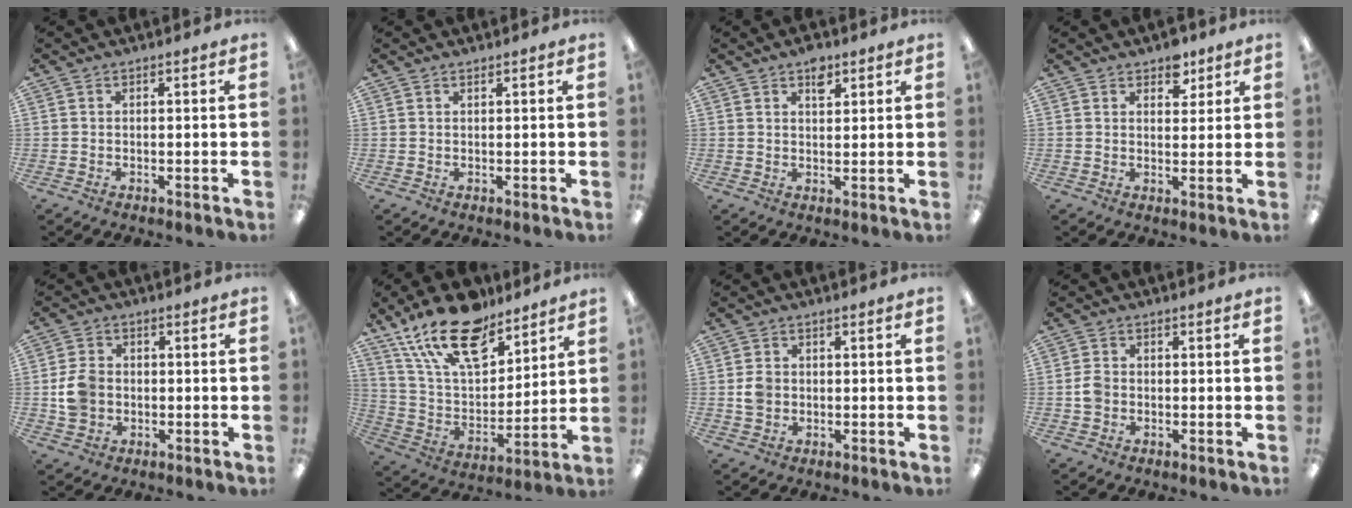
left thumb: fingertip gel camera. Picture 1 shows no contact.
{"total": 0.5, "force": [0.5, 0.2, 0.1], "torque": [-0.003, 0.000, 0.010]}
{"total": 4.4, "force": [2.7, 2.4, 2.5], "torque": [-0.021, -0.011, 0.042]}
{"total": 5.2, "force": [3.7, 3.0, 2.0], "torque": [-0.008, -0.018, 0.061]}
{"total": 6.9, "force": [-0.6, 5.9, 3.6], "torque": [-0.074, 0.011, -0.009]}
{"total": 20.7, "force": [14.2, 10.1, 11.0], "torque": [-0.205, -0.075, 0.257]}
{"total": 3.8, "force": [-0.1, 3.3, 1.8], "torque": [-0.026, 0.003, -0.002]}
{"total": 3.2, "force": [-0.6, 2.7, 1.6], "torque": [-0.028, 0.006, -0.010]}